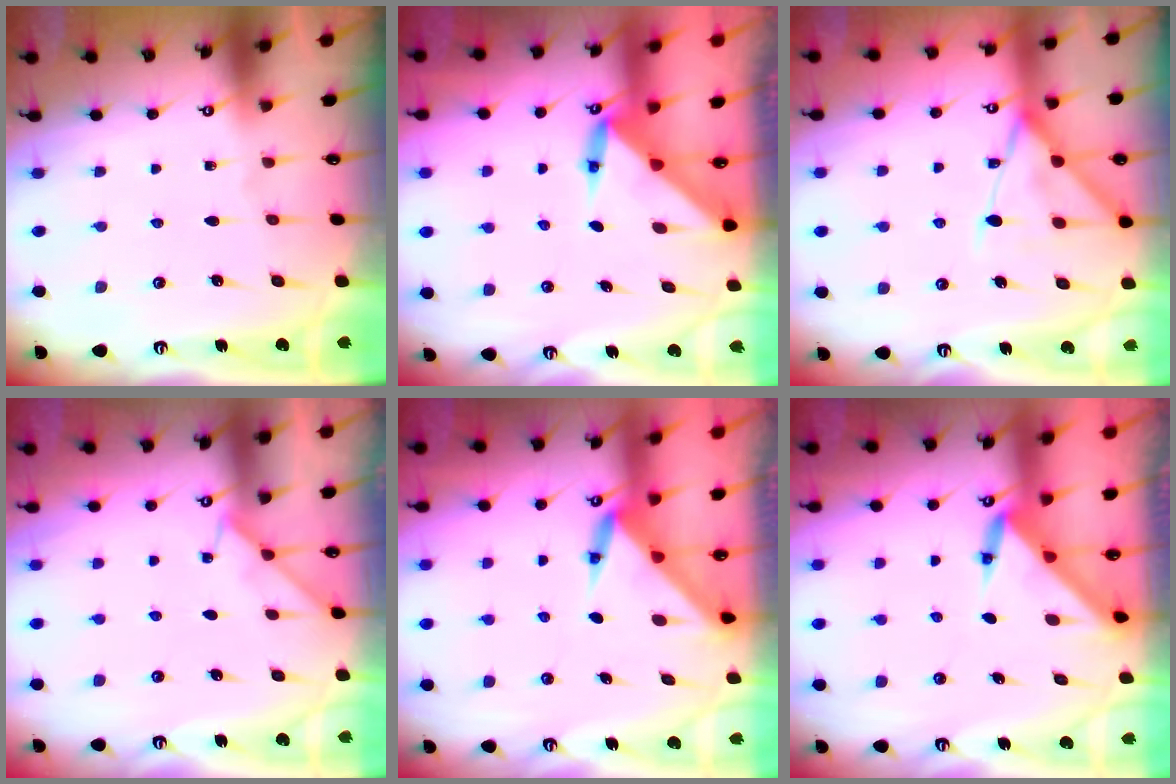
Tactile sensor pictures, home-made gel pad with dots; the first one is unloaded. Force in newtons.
{"total": 3.9, "press": 3.9, "slide": 0.4}
{"total": 13.5, "press": 13.5, "slide": 1.1}
{"total": 4.3, "press": 4.3, "slide": 0.6}
{"total": 3.4, "press": 3.4, "slide": 0.1}
{"total": 3.0, "press": 3.0, "slide": 0.1}